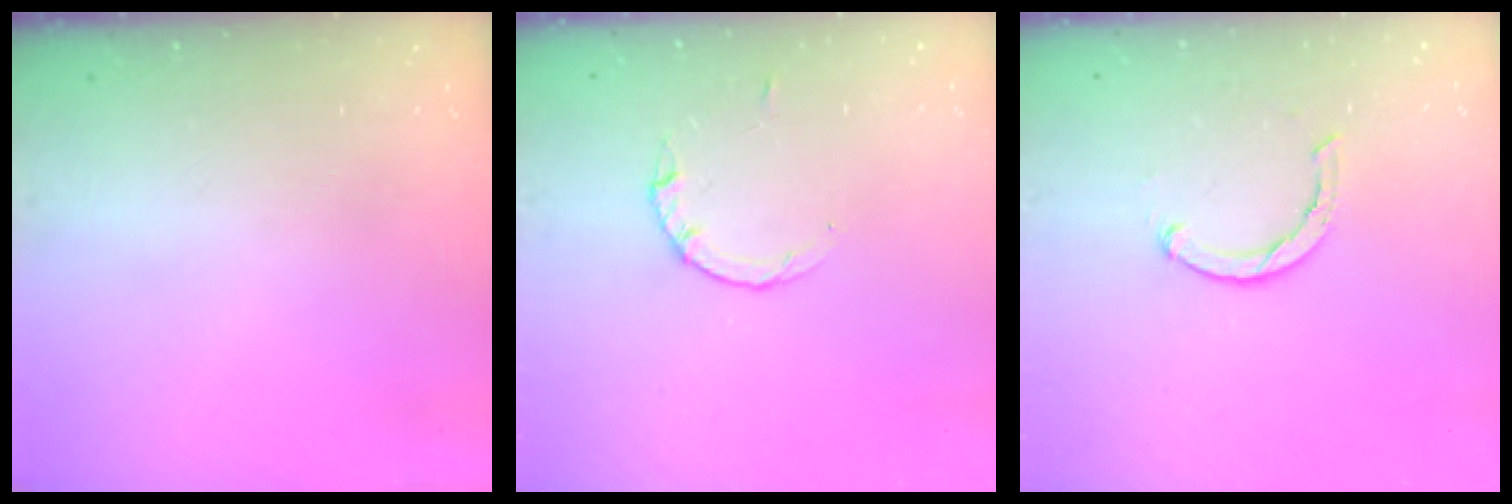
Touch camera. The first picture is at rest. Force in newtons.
{"total": 2.8, "press": 2.8, "slide": 0.4}
{"total": 1.9, "press": 1.9, "slide": 0.3}